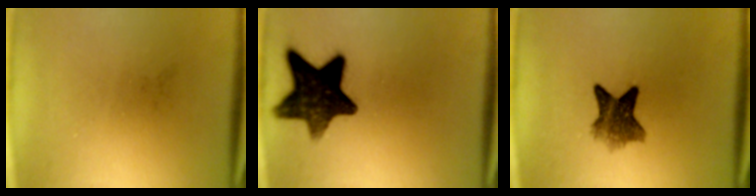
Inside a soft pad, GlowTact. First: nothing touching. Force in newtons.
{"total": 12.9}
{"total": 6.5}